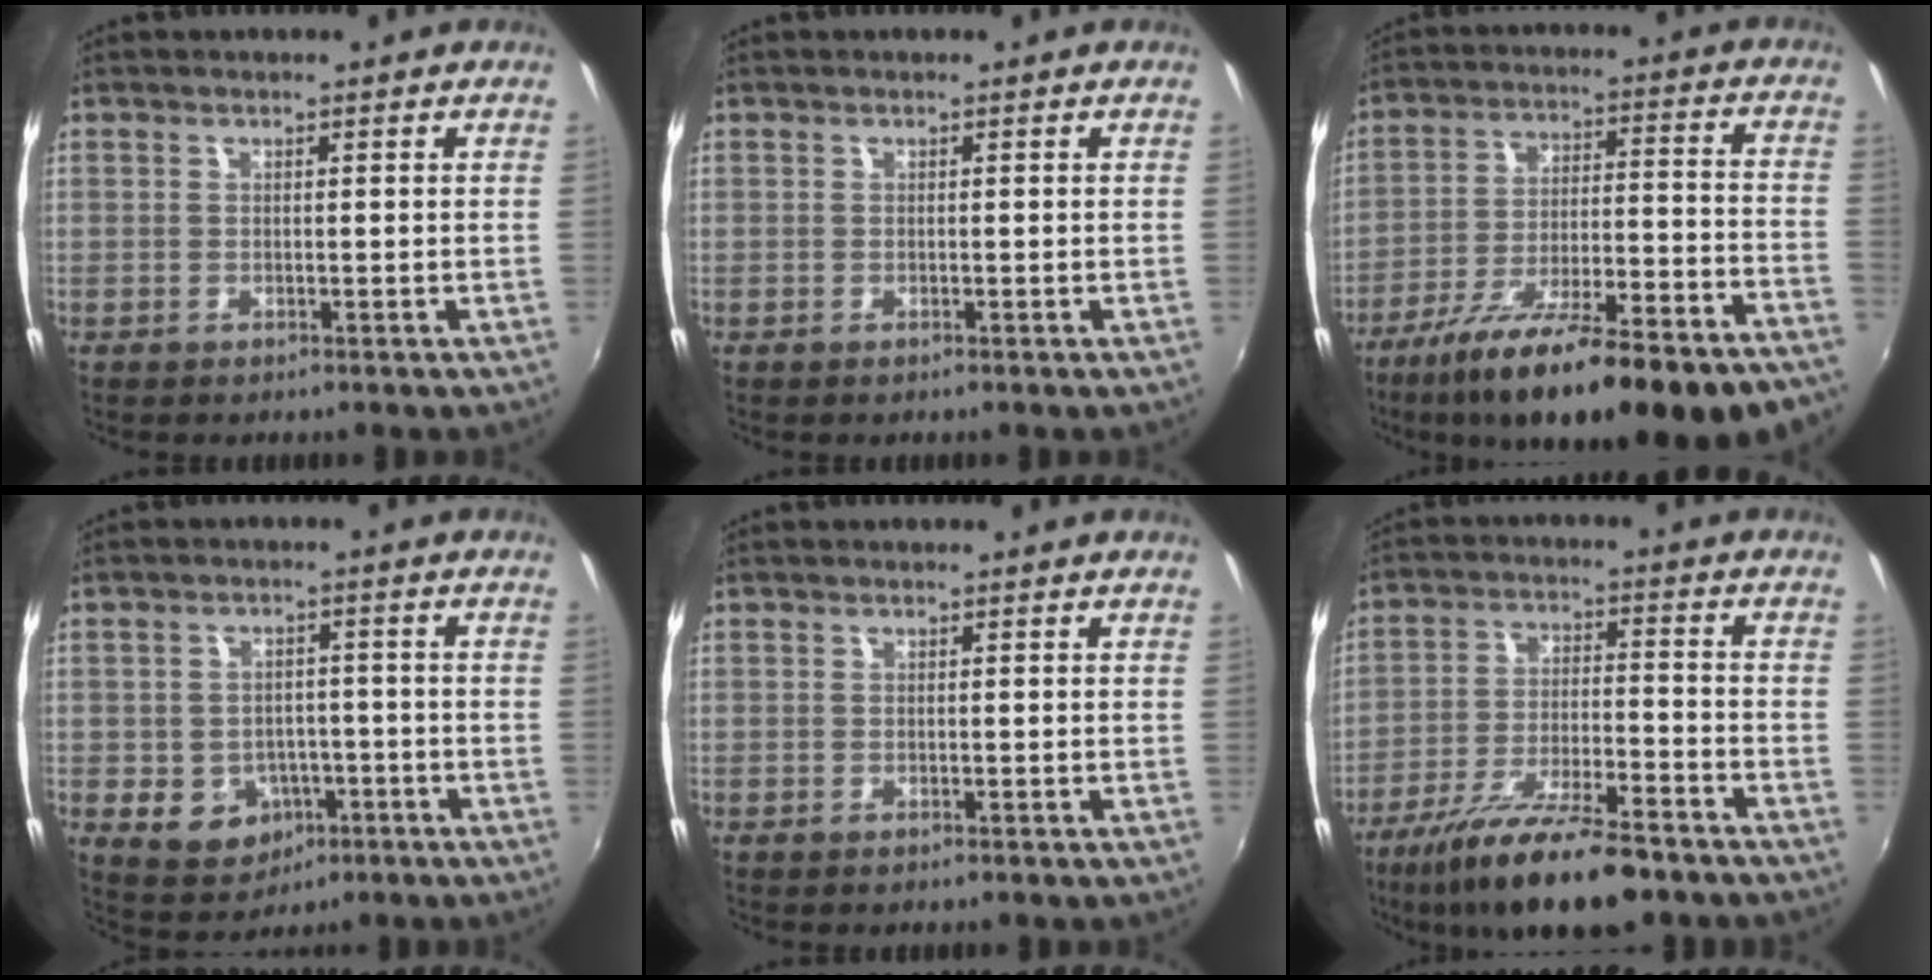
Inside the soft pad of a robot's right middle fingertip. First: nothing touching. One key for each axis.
{"total": 0.0}
{"total": 28.2, "fx": -21.8, "fy": 5.5, "fz": 17.0, "tx": -0.273, "ty": -0.058, "tz": -0.311}
{"total": 8.7, "fx": -3.4, "fy": 7.0, "fz": 3.8, "tx": -0.094, "ty": 0.008, "tz": -0.031}
{"total": 0.0}
{"total": 16.5, "fx": -12.5, "fy": 3.7, "fz": 10.1, "tx": -0.198, "ty": -0.030, "tz": -0.210}